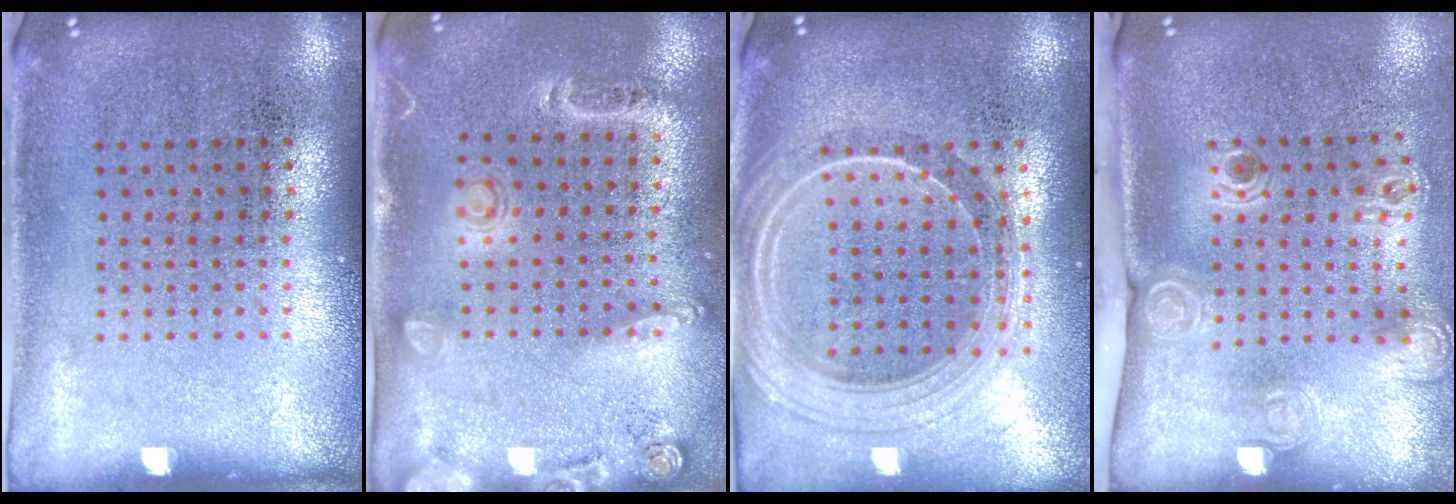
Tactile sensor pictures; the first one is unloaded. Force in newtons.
{"total": 1.5, "press": 1.3, "slide": 0.8}
{"total": 2.4, "press": 2.0, "slide": 1.2}
{"total": 2.4, "press": 1.7, "slide": 1.7}